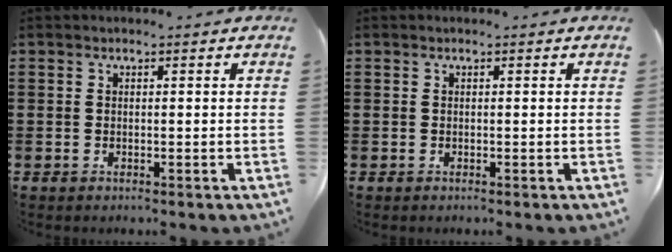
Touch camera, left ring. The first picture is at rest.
{"total": 0.0}